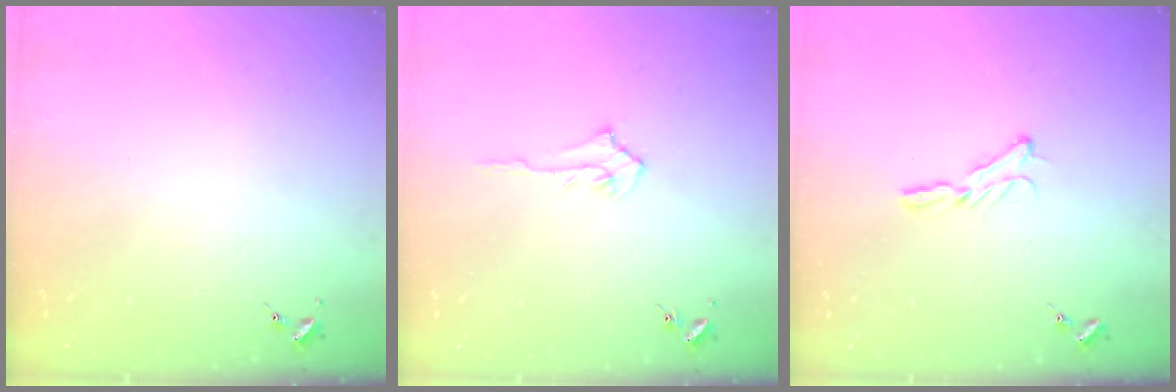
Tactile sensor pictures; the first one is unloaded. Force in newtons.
{"total": 4.5, "press": 4.5, "slide": 0.7}
{"total": 6.4, "press": 6.4, "slide": 0.1}